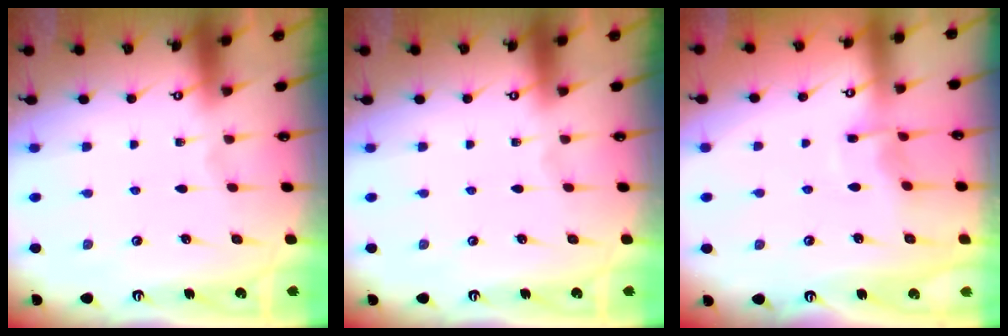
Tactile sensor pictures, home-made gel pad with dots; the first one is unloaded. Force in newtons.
{"total": 0.0}
{"total": 5.8, "press": 5.8, "slide": 0.5}